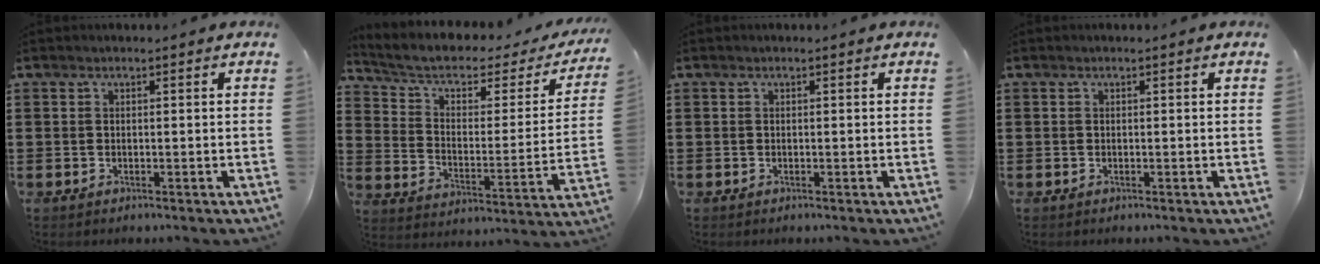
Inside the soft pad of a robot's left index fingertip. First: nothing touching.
{"total": 5.3, "force": [3.4, 2.4, 3.4], "torque": [-0.084, -0.021, 0.052]}
{"total": 0.0}
{"total": 0.0}